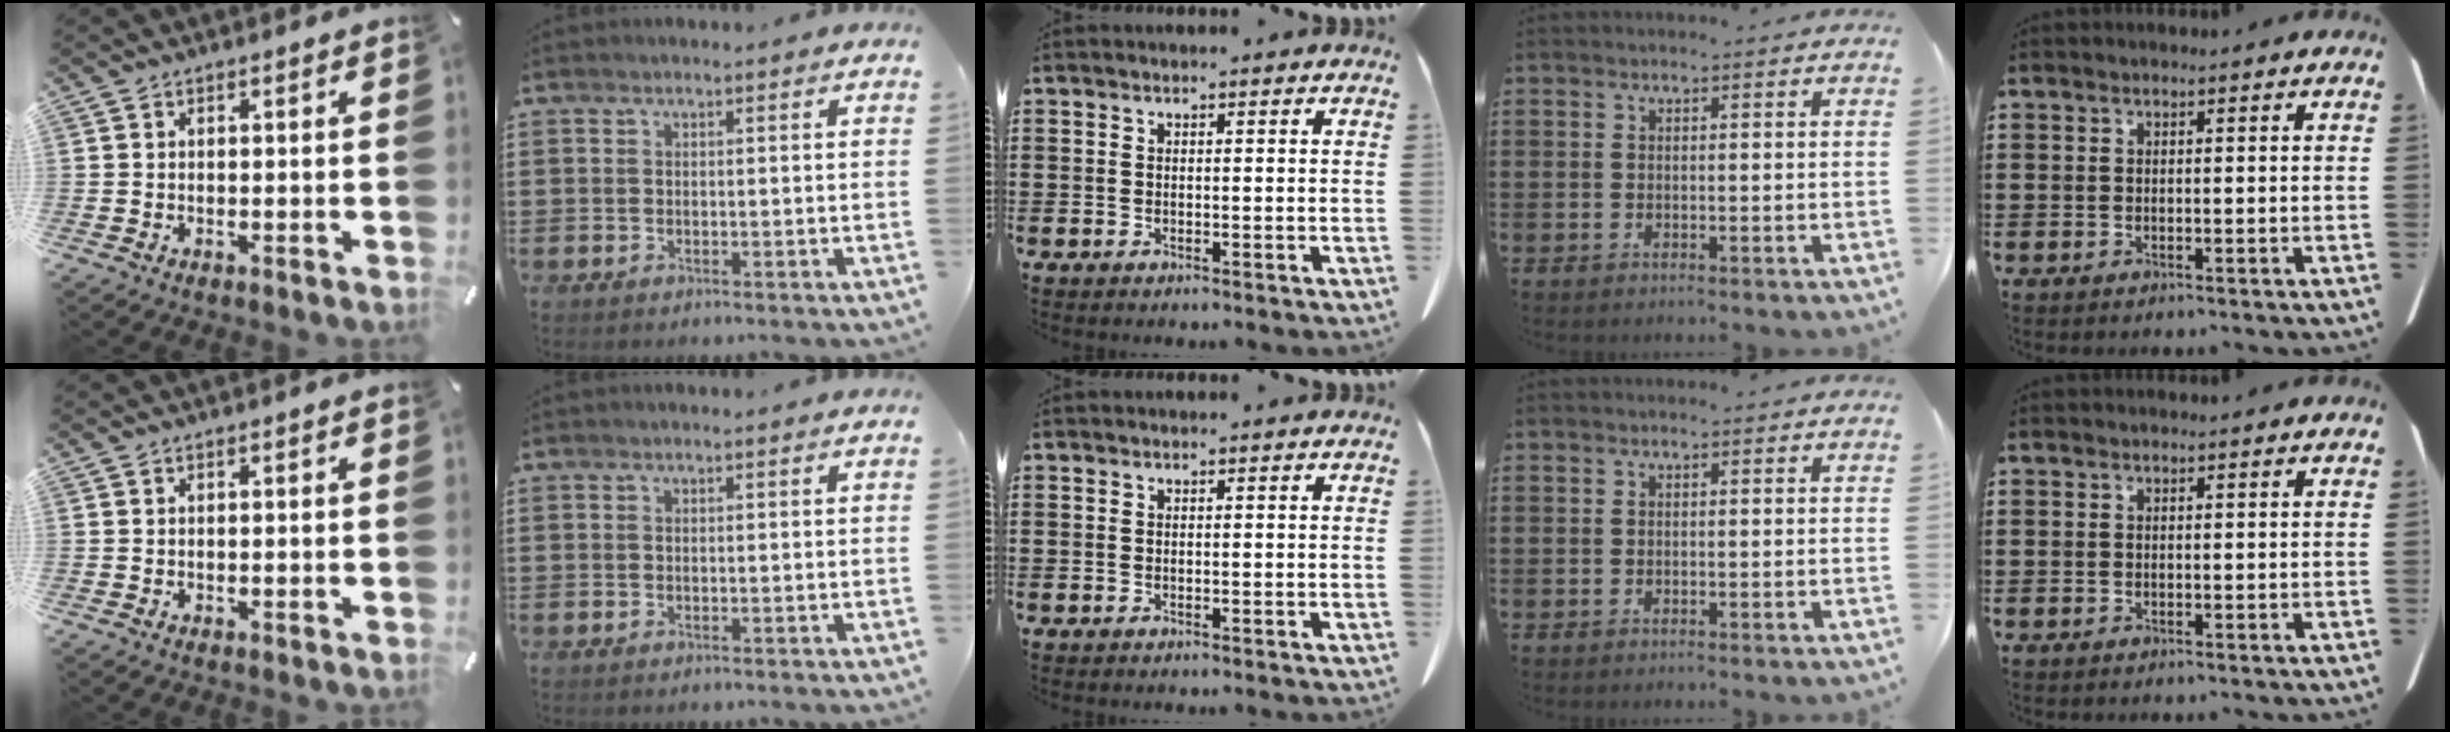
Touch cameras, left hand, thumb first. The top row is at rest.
{}